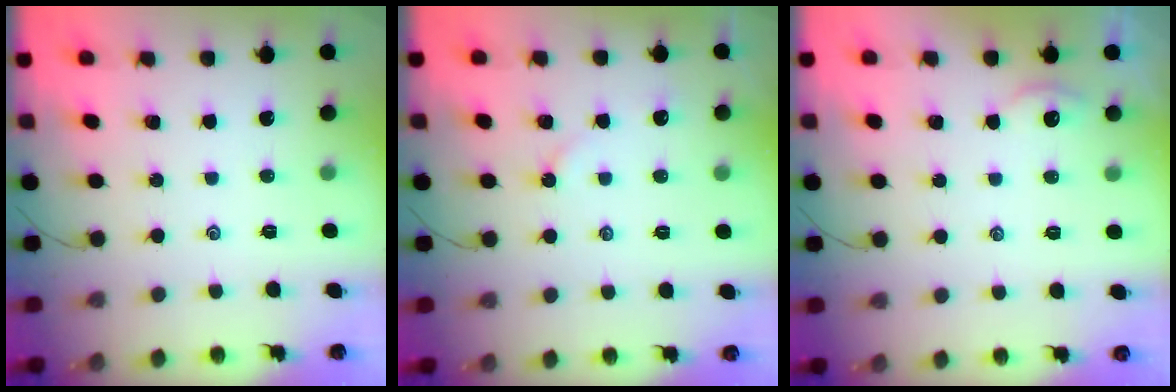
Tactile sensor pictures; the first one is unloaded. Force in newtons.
{"total": 2.0, "press": 1.9, "slide": 0.3}
{"total": 1.2, "press": 1.2, "slide": 0.2}